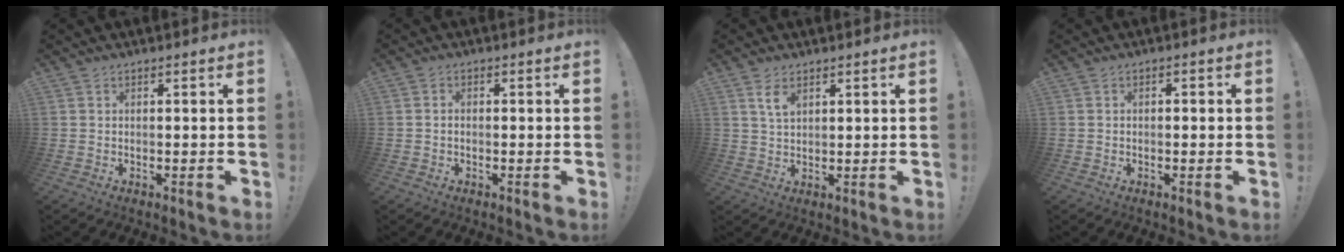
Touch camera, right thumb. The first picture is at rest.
{"total": 1.2, "force": [-0.6, 0.6, 0.7], "torque": [-0.019, 0.007, -0.010]}
{"total": 4.4, "force": [2.4, 2.1, 3.1], "torque": [-0.057, -0.007, 0.043]}
{"total": 1.2, "force": [-0.8, 0.6, 0.7], "torque": [-0.017, 0.008, -0.014]}